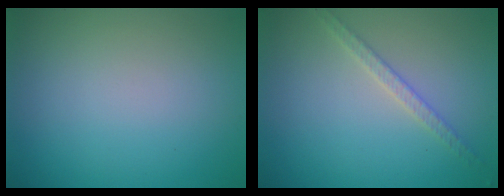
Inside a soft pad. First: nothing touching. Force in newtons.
{"total": 1.9, "press": 1.9, "slide": 0.4}